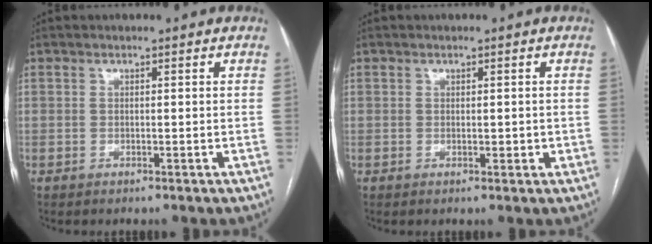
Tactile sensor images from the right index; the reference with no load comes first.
{"total": 1.5, "force": [-0.1, 0.8, 1.2], "torque": [-0.015, 0.000, 0.002]}